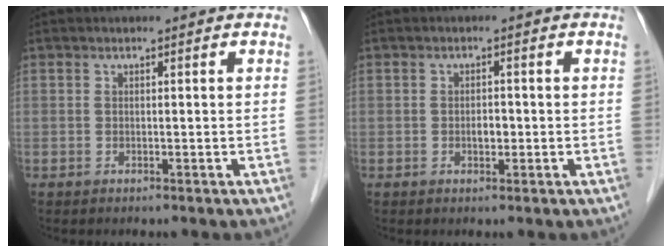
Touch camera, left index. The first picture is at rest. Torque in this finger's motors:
{"motor_torque": [0.04, 0.03, 0.04, 0.01]}